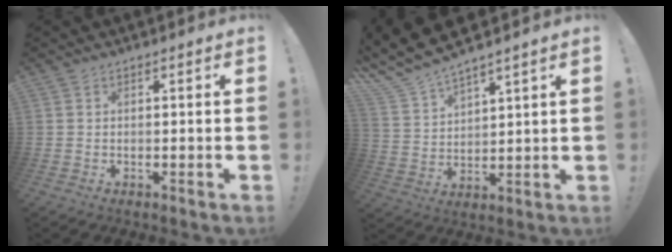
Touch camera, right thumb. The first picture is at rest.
{"total": 8.2, "force": [7.5, 1.7, 2.7], "torque": [-0.080, -0.060, 0.144]}